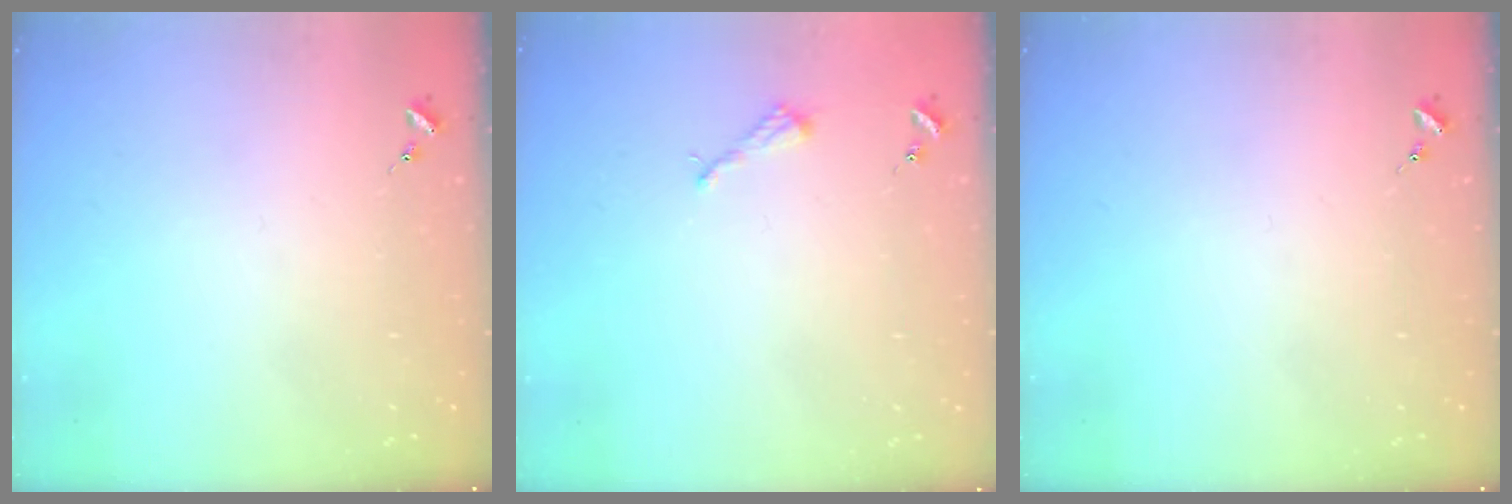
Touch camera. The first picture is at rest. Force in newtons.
{"total": 2.6, "press": 2.6, "slide": 0.3}
{"total": 0.0}